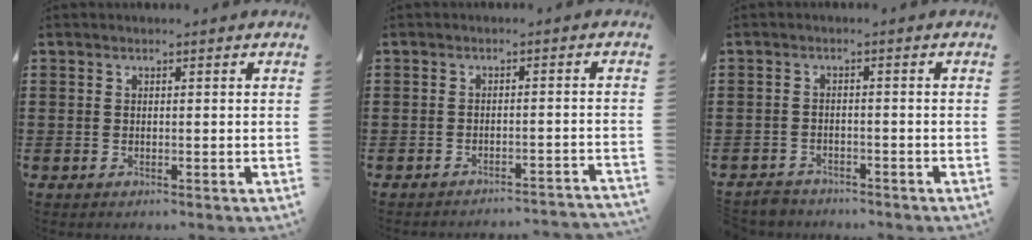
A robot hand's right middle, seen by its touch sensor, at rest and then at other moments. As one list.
[{"total": 2.3, "force": [-2.2, -0.3, 0.4], "torque": [-0.008, 0.001, -0.047]}, {"total": 2.4, "force": [-2.4, 0.5, -0.2], "torque": [-0.005, -0.001, -0.053]}]